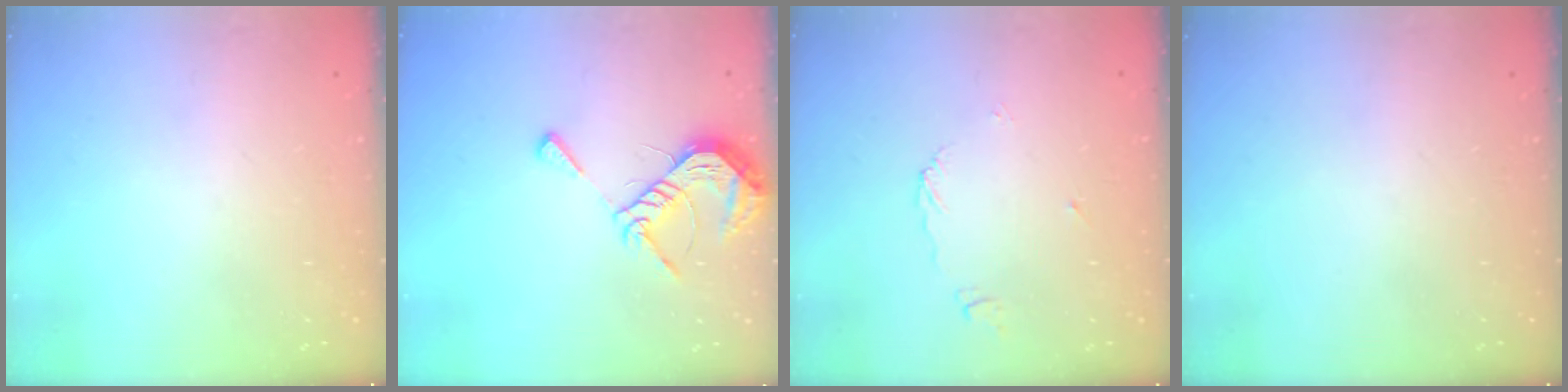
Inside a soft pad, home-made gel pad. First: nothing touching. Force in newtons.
{"total": 9.4, "press": 9.4, "slide": 0.2}
{"total": 5.5, "press": 5.5, "slide": 0.1}
{"total": 0.0}